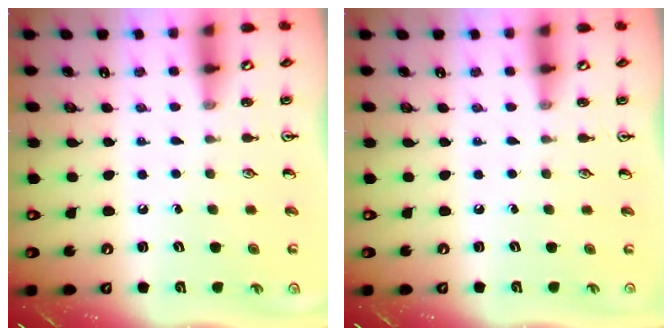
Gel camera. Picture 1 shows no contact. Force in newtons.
{"total": 0.0}